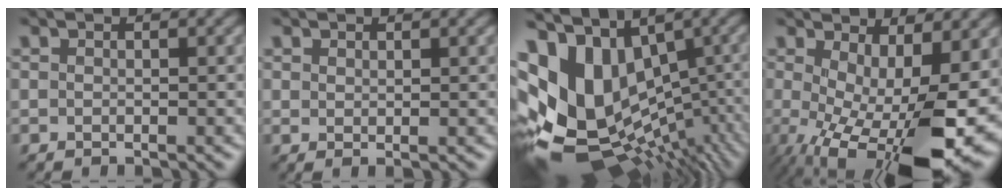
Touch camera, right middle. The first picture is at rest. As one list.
[{"total": 0.5, "force": [0.5, -0.1, 0.1], "torque": [-0.004, 0.009, 0.017]}, {"total": 14.0, "force": [0.1, 9.8, 10.0], "torque": [-0.186, -0.001, 0.059]}, {"total": 14.7, "force": [-2.7, 6.3, 13.0], "torque": [-0.204, -0.024, -0.017]}]